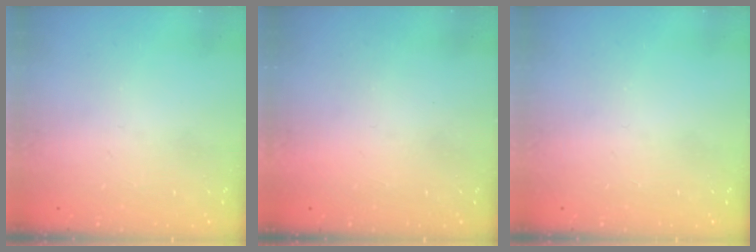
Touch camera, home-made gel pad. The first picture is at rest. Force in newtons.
{"total": 1.5, "press": 1.5, "slide": 0.1}
{"total": 0.0}